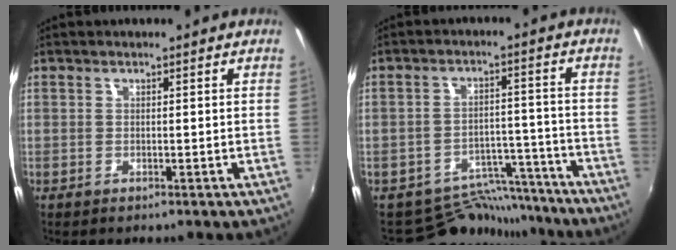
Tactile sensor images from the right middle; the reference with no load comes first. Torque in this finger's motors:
{"motor_torque": [-0.67, -0.45, -0.04, -0.04]}